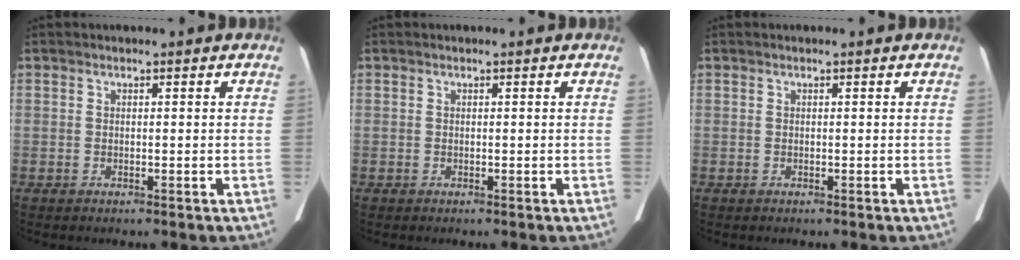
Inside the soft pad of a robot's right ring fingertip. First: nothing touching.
{"total": 0.0}
{"total": 0.0}